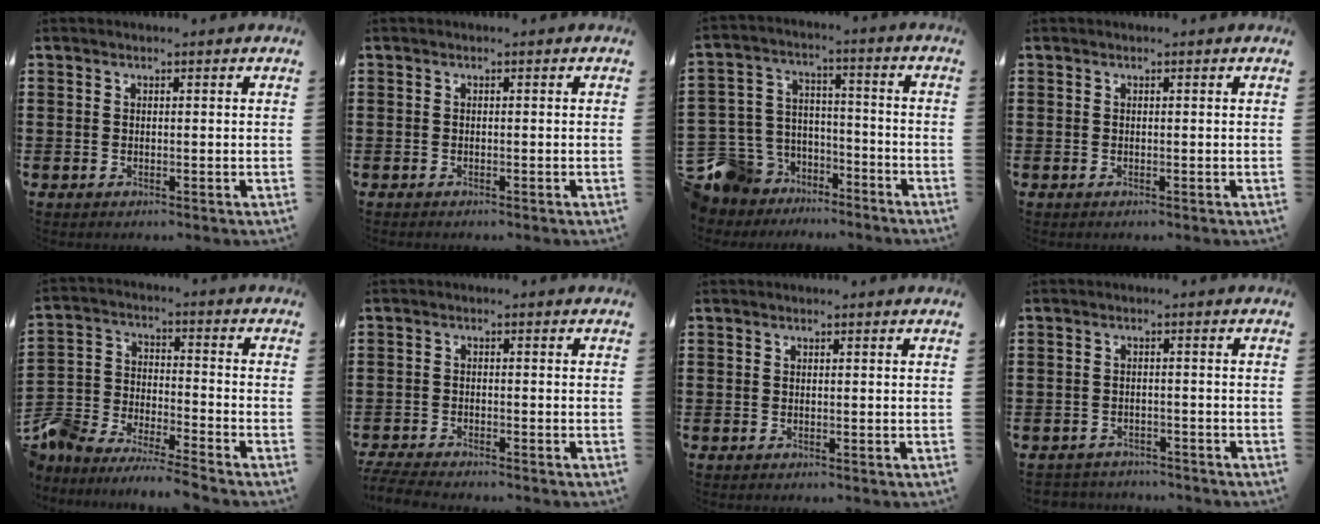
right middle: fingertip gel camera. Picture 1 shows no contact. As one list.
[{"total": 0.0}, {"total": 8.8, "force": [-7.1, 5.2, 0.2], "torque": [-0.059, 0.003, -0.146]}, {"total": 0.0}, {"total": 6.9, "force": [-6.8, 0.9, 0.3], "torque": [-0.022, 0.001, -0.145]}, {"total": 3.1, "force": [-3.0, 0.1, 0.7], "torque": [-0.028, -0.008, -0.066]}, {"total": 0.0}, {"total": 2.2, "force": [-2.1, 0.4, -0.2], "torque": [-0.005, -0.003, -0.048]}]